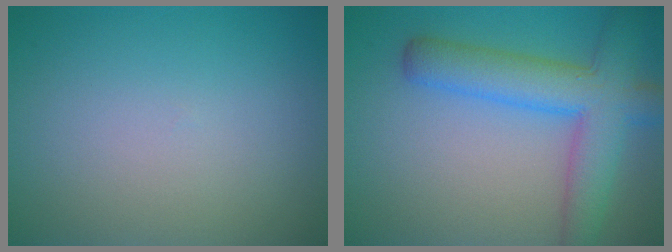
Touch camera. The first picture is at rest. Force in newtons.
{"total": 7.0, "press": 7.0, "slide": 0.3}